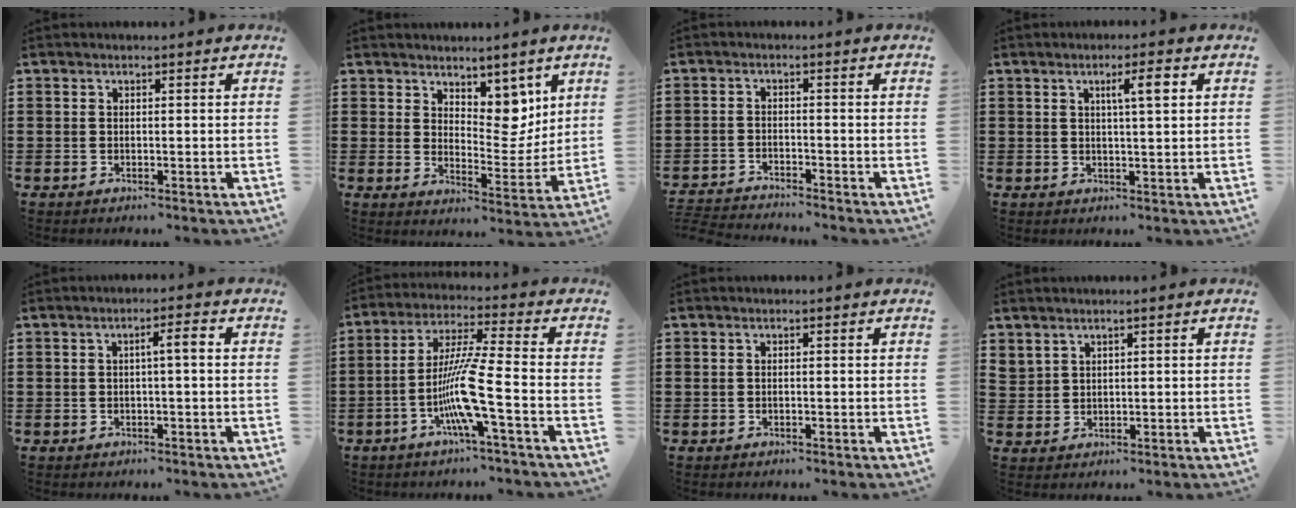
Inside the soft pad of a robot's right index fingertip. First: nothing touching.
{"total": 7.0, "force": [5.0, 3.9, 3.0], "torque": [-0.049, -0.027, 0.087]}
{"total": 2.7, "force": [-2.7, 0.0, -0.1], "torque": [-0.004, -0.001, -0.058]}
{"total": 3.9, "force": [1.3, 0.4, 3.6], "torque": [-0.057, 0.000, 0.014]}
{"total": 2.4, "force": [0.1, 0.1, 2.4], "torque": [-0.043, 0.001, -0.001]}
{"total": 10.1, "force": [-3.5, 0.0, 9.4], "torque": [-0.196, -0.014, -0.075]}
{"total": 0.0}
{"total": 2.0, "force": [1.7, 1.0, 0.2], "torque": [-0.009, 0.002, 0.034]}